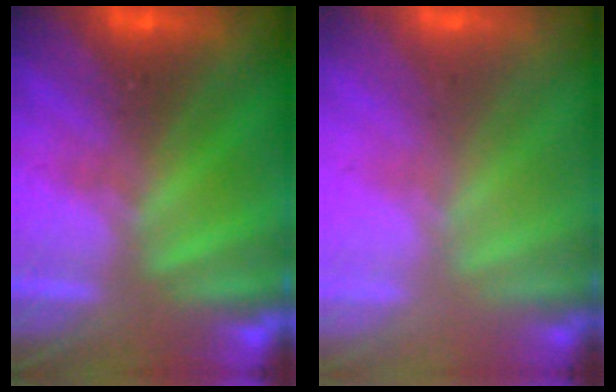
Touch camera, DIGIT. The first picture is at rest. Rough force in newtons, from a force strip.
{"total": 2.1}